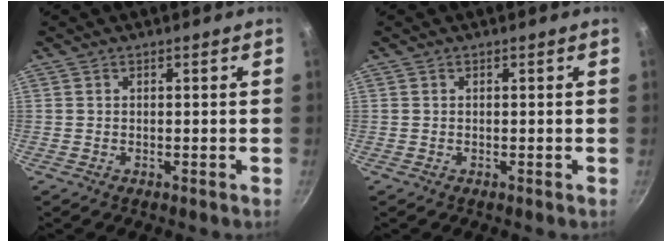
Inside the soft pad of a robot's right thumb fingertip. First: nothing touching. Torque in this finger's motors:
{"motor_torque": [0.00, 0.00, 0.07, 0.35, 0.01]}